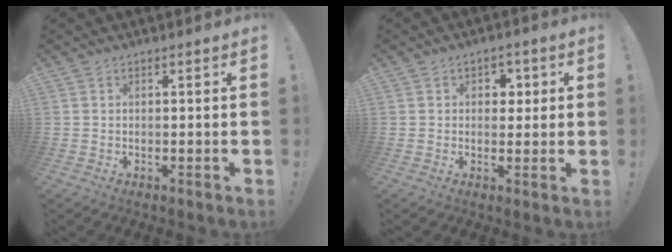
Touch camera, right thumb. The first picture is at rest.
{"total": 4.0, "force": [0.9, 3.6, 1.5], "torque": [-0.002, 0.000, 0.008]}